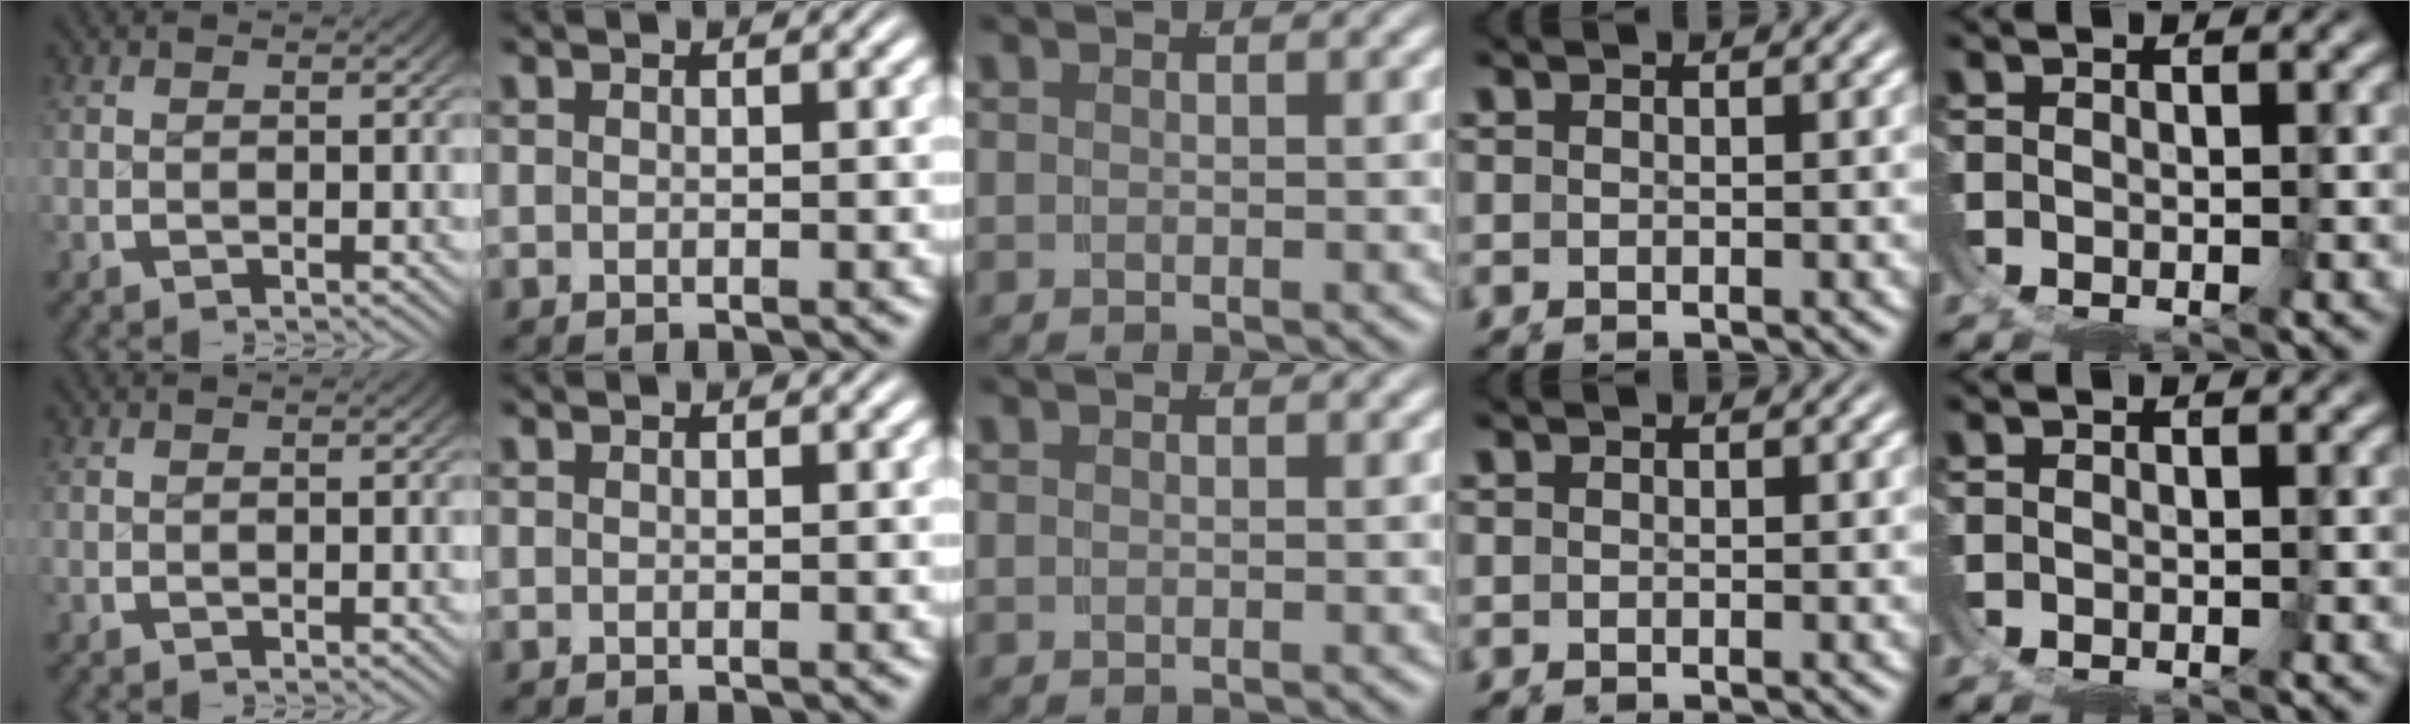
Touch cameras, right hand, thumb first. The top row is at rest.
{}